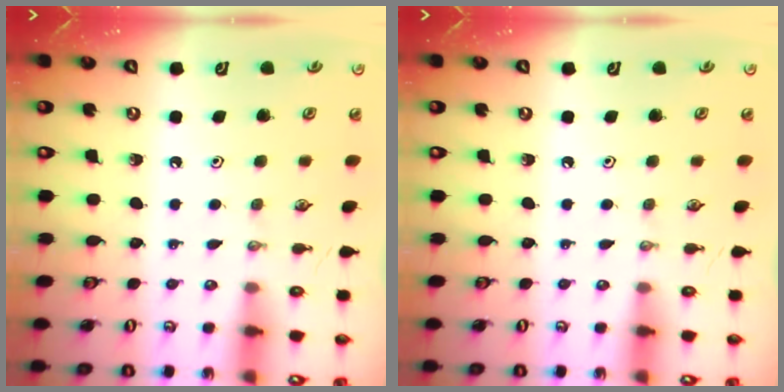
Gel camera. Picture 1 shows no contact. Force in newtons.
{"total": 0.0}